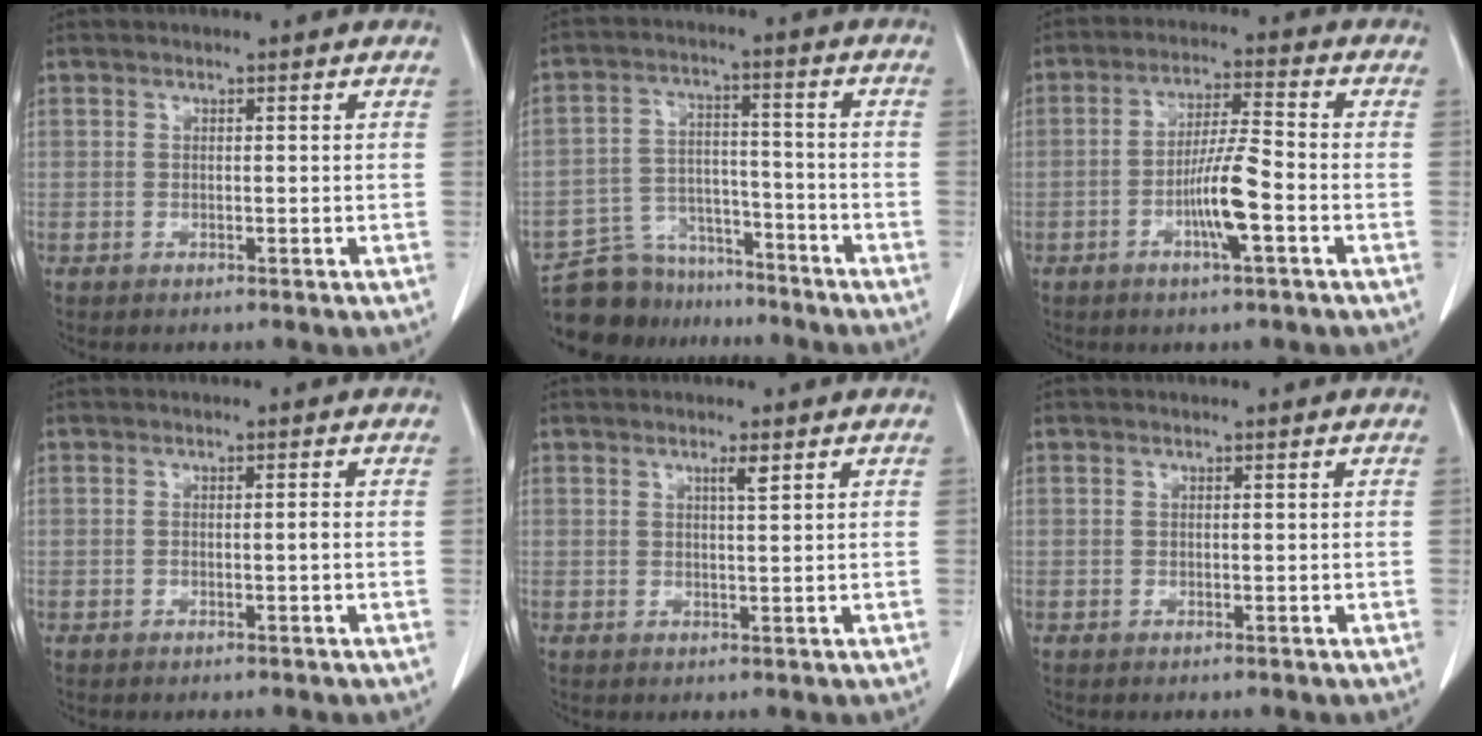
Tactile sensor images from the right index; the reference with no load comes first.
{"total": 10.5, "force": [-9.4, 4.6, 0.5], "torque": [-0.010, 0.034, -0.159]}
{"total": 7.6, "force": [-2.6, 0.2, 7.1], "torque": [-0.136, 0.001, -0.049]}
{"total": 0.8, "force": [-0.3, -0.1, 0.7], "torque": [-0.012, 0.000, -0.004]}
{"total": 1.5, "force": [0.9, -0.1, 1.2], "torque": [-0.024, -0.002, 0.015]}
{"total": 0.0}